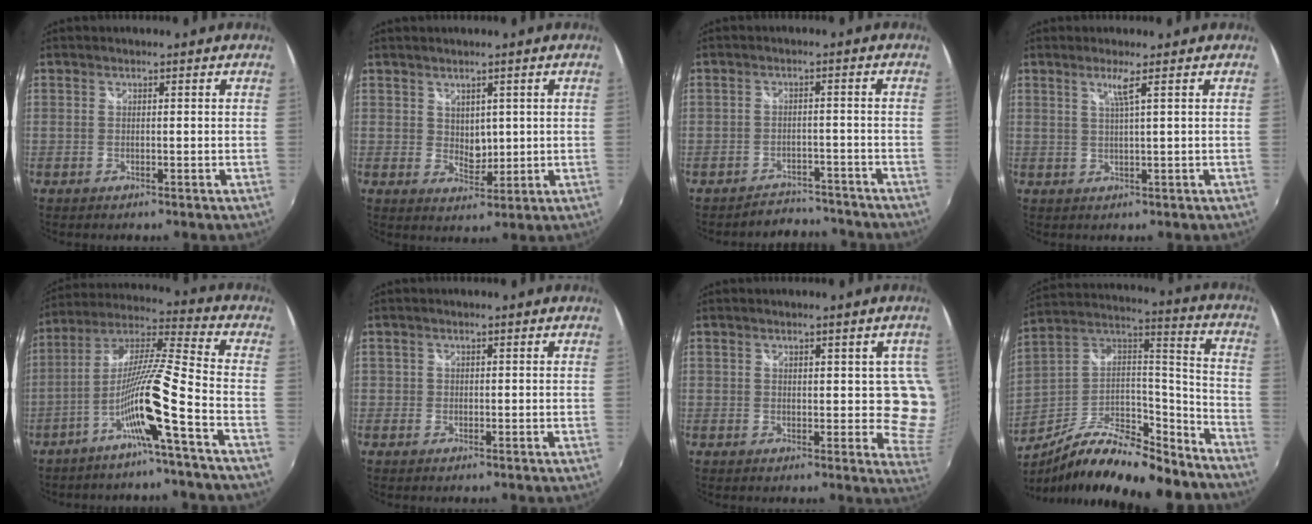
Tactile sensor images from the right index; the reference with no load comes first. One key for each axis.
{"total": 3.5, "fx": 1.3, "fy": 2.7, "fz": 1.8, "tx": -0.021, "ty": -0.004, "tz": 0.028}
{"total": 3.2, "fx": -3.0, "fy": -0.4, "fz": -1.1, "tx": 0.021, "ty": 0.004, "tz": -0.042}
{"total": 2.6, "fx": 1.3, "fy": -0.7, "fz": 2.1, "tx": -0.039, "ty": -0.007, "tz": 0.025}
{"total": 12.5, "fx": -6.5, "fy": -1.3, "fz": 10.6, "tx": -0.198, "ty": 0.001, "tz": -0.121}
{"total": 1.2, "fx": 0.2, "fy": -1.0, "fz": -0.7, "tx": 0.017, "ty": -0.008, "tz": 0.004}
{"total": 5.1, "fx": 2.5, "fy": 1.6, "fz": 4.1, "tx": -0.024, "ty": -0.007, "tz": 0.048}
{"total": 24.1, "fx": -18.3, "fy": 6.9, "fz": 14.2, "tx": -0.235, "ty": 0.004, "tz": -0.283}